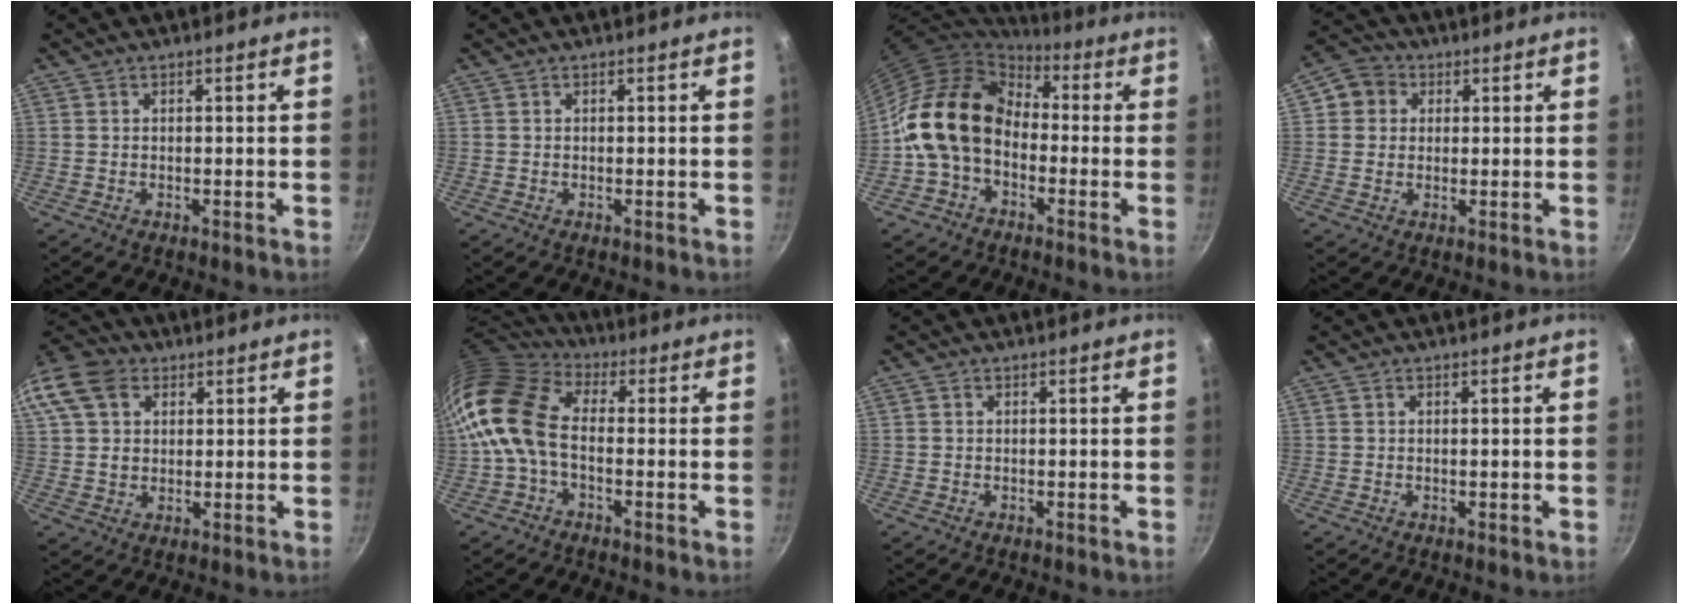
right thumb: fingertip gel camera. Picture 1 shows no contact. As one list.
[{"total": 0.0}, {"total": 15.1, "force": [-2.0, 11.3, 9.8], "torque": [-0.148, 0.043, -0.055]}, {"total": 5.6, "force": [1.3, 5.1, 1.9], "torque": [0.004, 0.006, 0.009]}, {"total": 15.9, "force": [5.9, 12.0, 8.6], "torque": [-0.188, 0.023, 0.099]}, {"total": 12.3, "force": [-1.6, 7.9, 9.3], "torque": [-0.167, 0.034, -0.050]}, {"total": 0.0}, {"total": 0.0}]